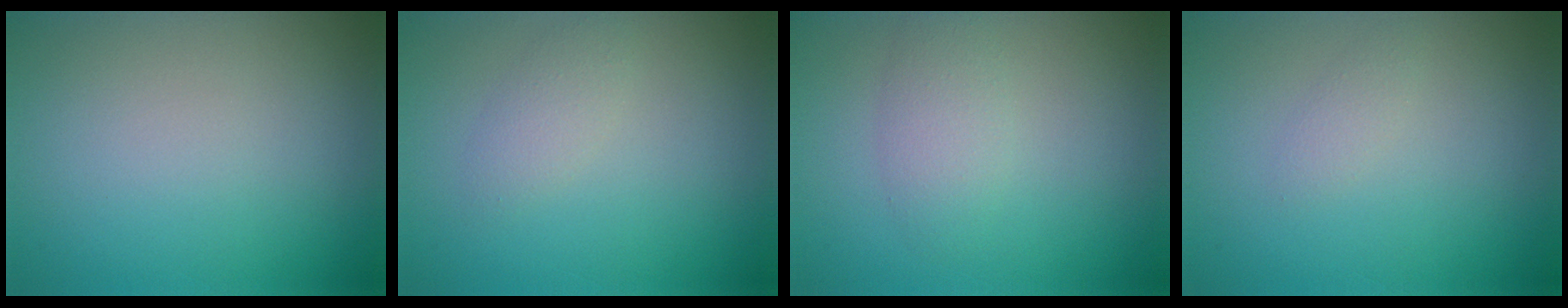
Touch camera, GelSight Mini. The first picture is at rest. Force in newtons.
{"total": 1.5, "press": 1.5, "slide": 0.1}
{"total": 2.1, "press": 2.1, "slide": 0.1}
{"total": 0.8, "press": 0.8, "slide": 0.1}